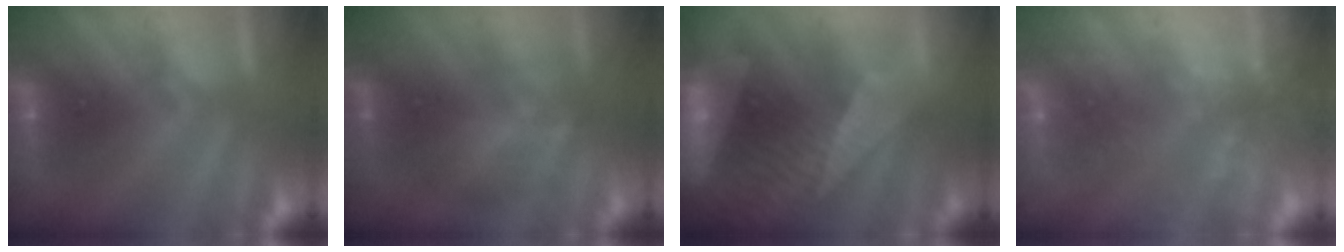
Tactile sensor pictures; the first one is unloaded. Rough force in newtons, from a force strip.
{"total": 2.9}
{"total": 10.8}
{"total": 9.0}